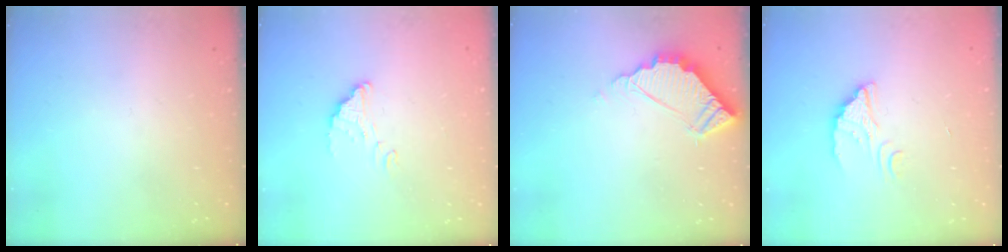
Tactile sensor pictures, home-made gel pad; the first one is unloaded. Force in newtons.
{"total": 1.8, "press": 1.8, "slide": 0.0}
{"total": 6.7, "press": 6.7, "slide": 0.2}
{"total": 2.9, "press": 2.9, "slide": 0.1}